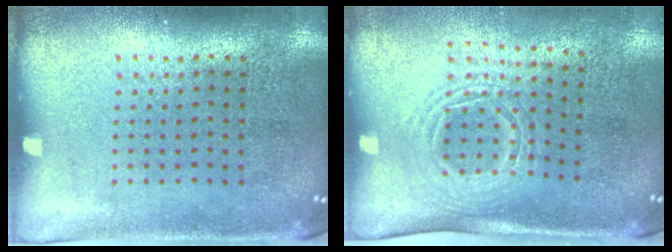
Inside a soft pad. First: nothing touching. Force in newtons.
{"total": 1.6, "press": 1.3, "slide": 1.0}